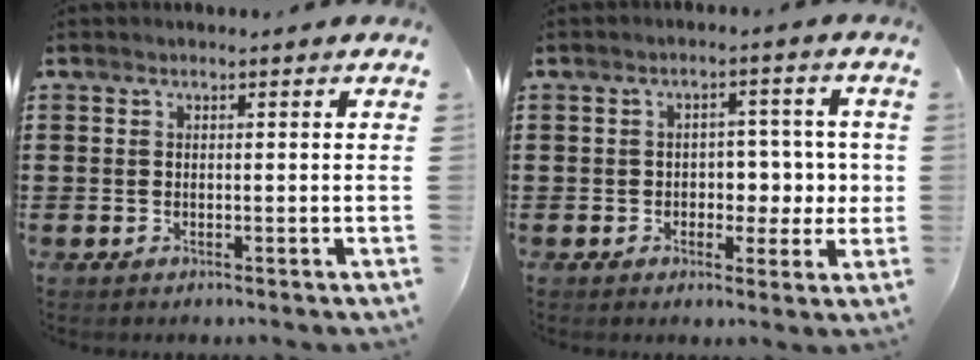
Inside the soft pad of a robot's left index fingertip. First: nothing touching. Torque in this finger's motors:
{"motor_torque": [0.18, 0.23, 0.17, 0.03]}